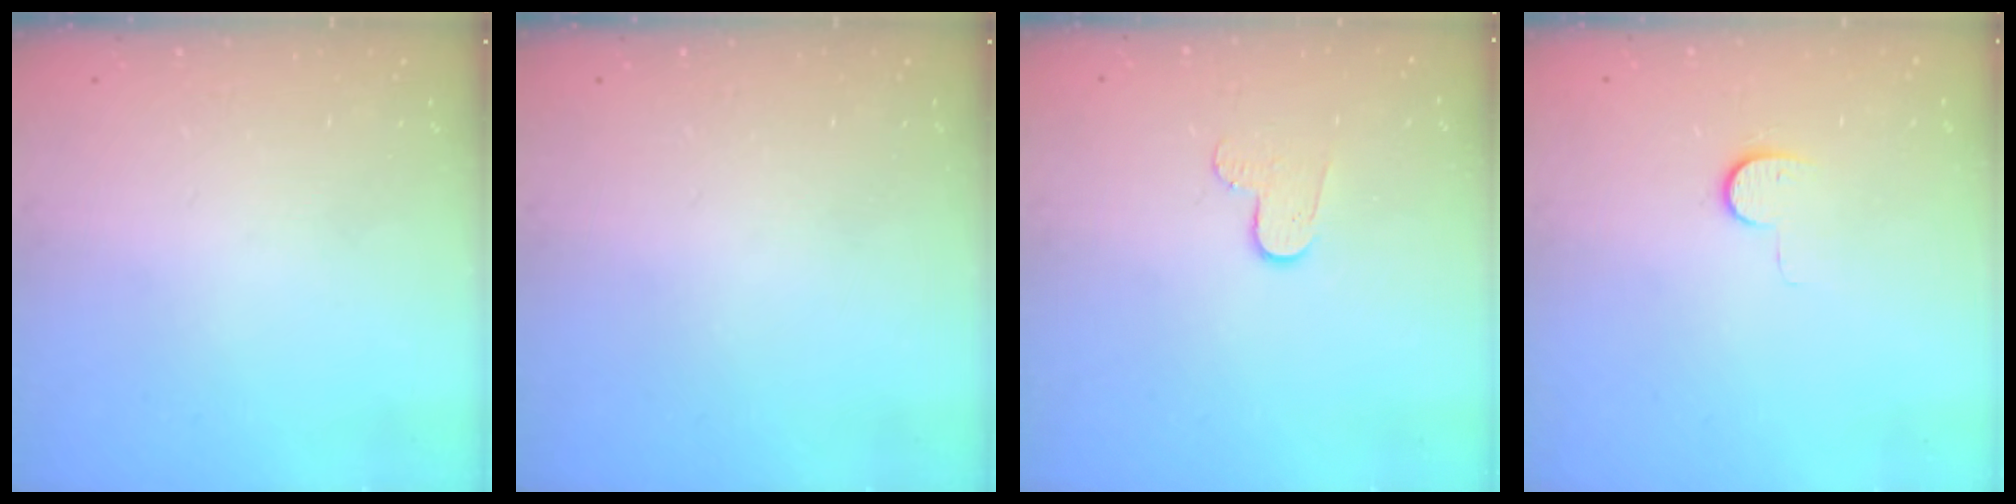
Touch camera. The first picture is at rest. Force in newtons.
{"total": 0.0}
{"total": 6.2, "press": 6.1, "slide": 0.5}
{"total": 6.2, "press": 6.2, "slide": 0.6}